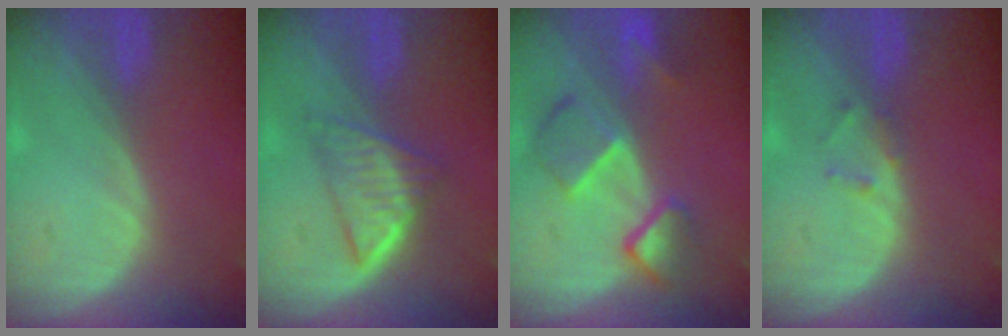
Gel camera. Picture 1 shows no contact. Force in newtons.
{"total": 5.4, "press": 5.1, "slide": 1.5}
{"total": 7.6, "press": 6.7, "slide": 3.7}
{"total": 1.3, "press": 1.3, "slide": 0.4}